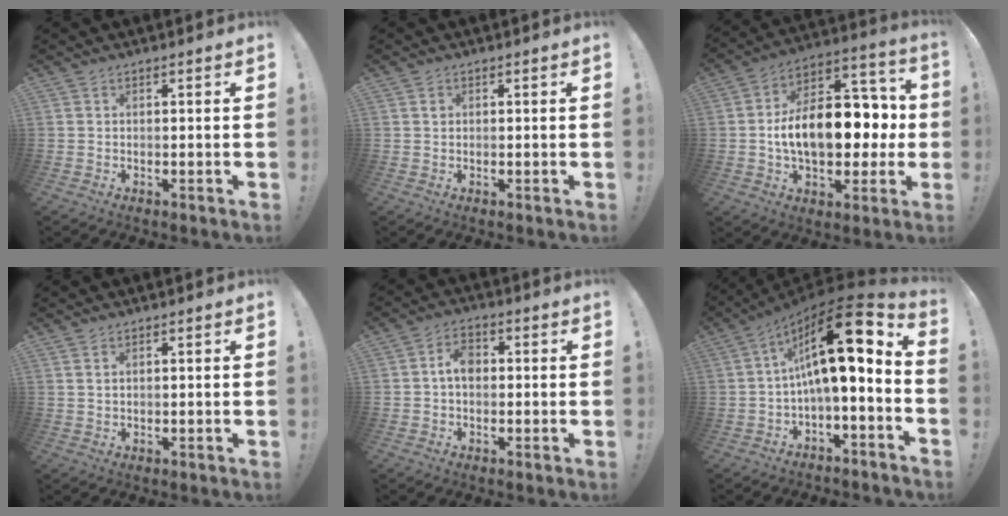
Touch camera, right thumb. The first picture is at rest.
{"total": 0.7, "force": [0.2, 0.6, 0.2], "torque": [-0.001, 0.001, 0.002]}
{"total": 19.1, "force": [-1.5, 11.6, 15.1], "torque": [-0.248, 0.014, -0.019]}
{"total": 1.2, "force": [0.8, 0.5, 0.7], "torque": [-0.013, -0.002, 0.015]}
{"total": 5.5, "force": [0.1, 3.7, 4.1], "torque": [-0.058, 0.009, 0.000]}
{"total": 18.9, "force": [4.5, 5.2, 17.6], "torque": [-0.295, -0.028, 0.071]}